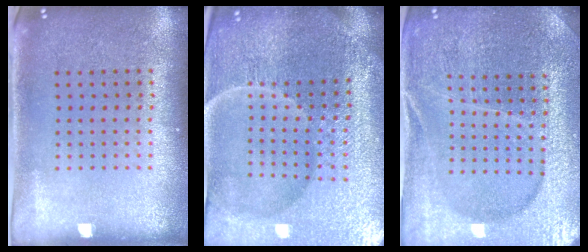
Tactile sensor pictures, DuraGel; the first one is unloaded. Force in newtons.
{"total": 6.1, "press": 5.5, "slide": 2.5}
{"total": 4.4, "press": 4.2, "slide": 1.4}